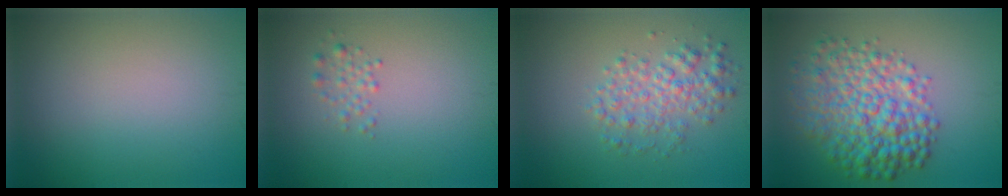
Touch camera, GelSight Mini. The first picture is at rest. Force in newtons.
{"total": 1.2, "press": 1.1, "slide": 0.1}
{"total": 3.4, "press": 3.4, "slide": 0.0}
{"total": 7.5, "press": 7.5, "slide": 0.1}